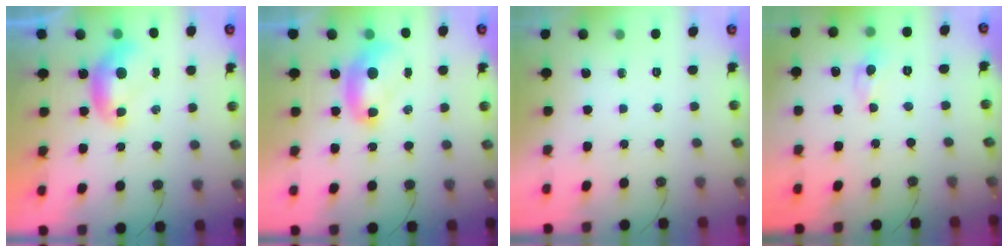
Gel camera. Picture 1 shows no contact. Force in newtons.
{"total": 2.1, "press": 2.1, "slide": 0.2}
{"total": 0.0}
{"total": 0.0}